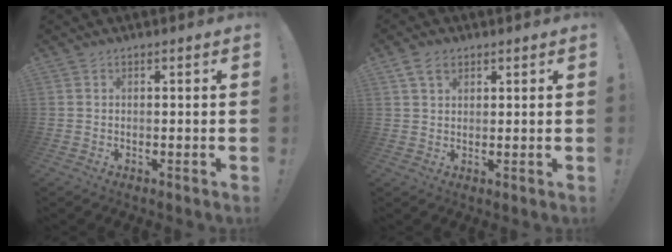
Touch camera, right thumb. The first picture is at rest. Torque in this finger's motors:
{"motor_torque": [0.08, 0.08, -0.02, 0.03, 0.00]}